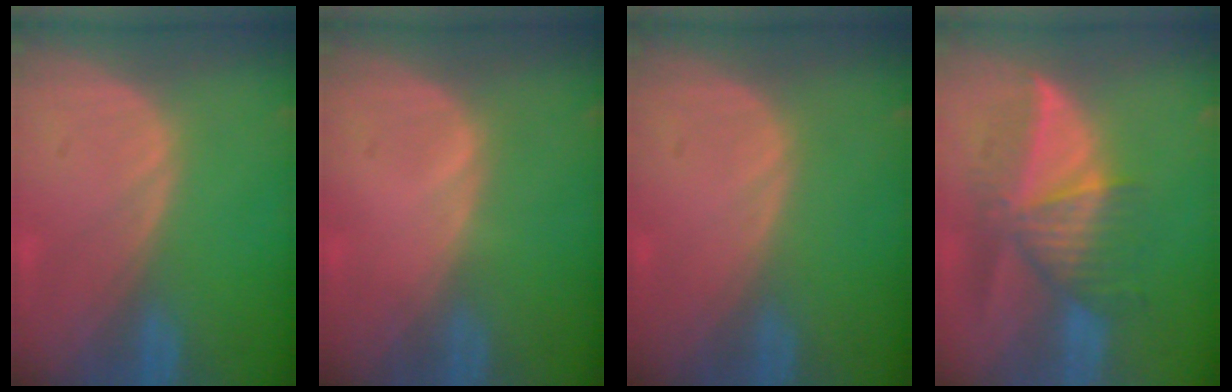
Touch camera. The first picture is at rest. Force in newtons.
{"total": 0.5, "press": 0.1, "slide": 0.5}
{"total": 0.0}
{"total": 8.4, "press": 7.9, "slide": 2.9}